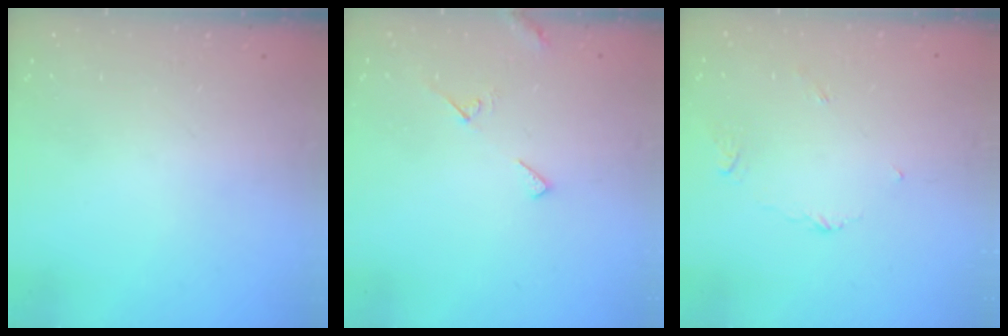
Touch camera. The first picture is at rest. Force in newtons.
{"total": 5.3, "press": 5.3, "slide": 0.5}
{"total": 2.9, "press": 2.9, "slide": 0.3}